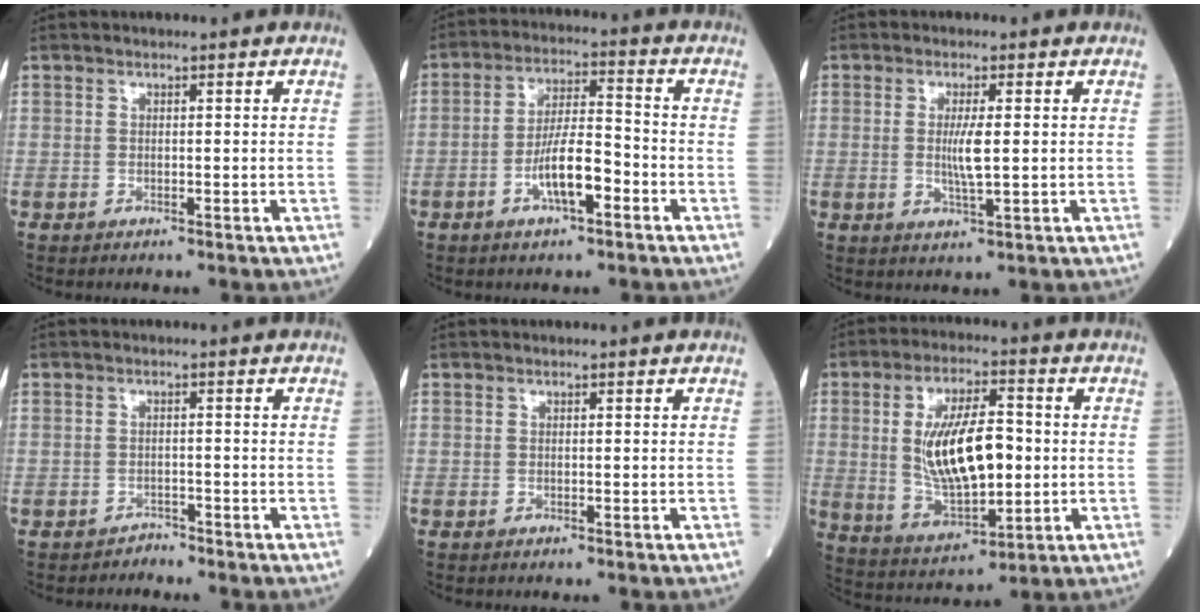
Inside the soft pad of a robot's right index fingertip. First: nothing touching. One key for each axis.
{"total": 7.8, "fx": -3.2, "fy": 1.8, "fz": 6.8, "tx": -0.135, "ty": 0.008, "tz": -0.056}
{"total": 4.0, "fx": 0.2, "fy": 0.4, "fz": 3.9, "tx": -0.078, "ty": -0.005, "tz": 0.008}
{"total": 1.4, "fx": -1.2, "fy": 0.2, "fz": -0.6, "tx": 0.016, "ty": -0.002, "tz": -0.023}
{"total": 0.0}
{"total": 14.3, "fx": 0.6, "fy": 5.3, "fz": 13.3, "tx": -0.255, "ty": 0.000, "tz": 0.017}